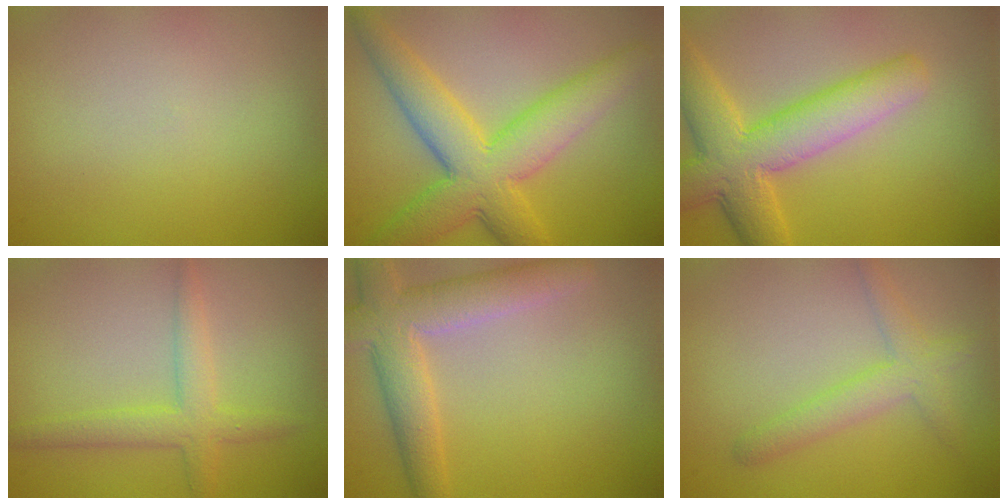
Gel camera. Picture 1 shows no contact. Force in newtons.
{"total": 7.9, "press": 7.9, "slide": 0.3}
{"total": 7.1, "press": 7.1, "slide": 0.1}
{"total": 3.0, "press": 3.0, "slide": 0.1}
{"total": 5.5, "press": 5.5, "slide": 0.3}
{"total": 2.8, "press": 2.8, "slide": 0.2}